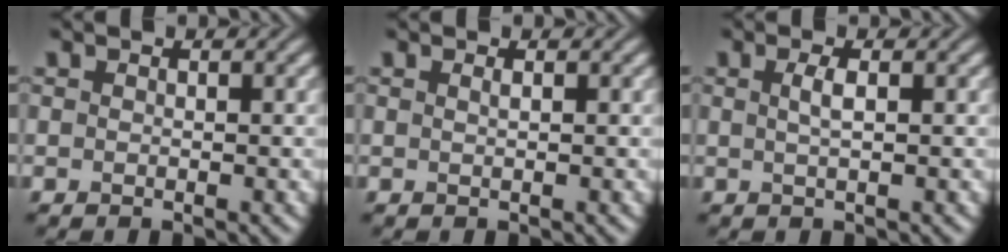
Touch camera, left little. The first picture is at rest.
{"total": 0.6, "force": [0.2, 0.2, 0.5], "torque": [-0.005, 0.002, 0.002]}
{"total": 1.5, "force": [0.3, 0.4, 1.4], "torque": [-0.027, 0.004, 0.004]}